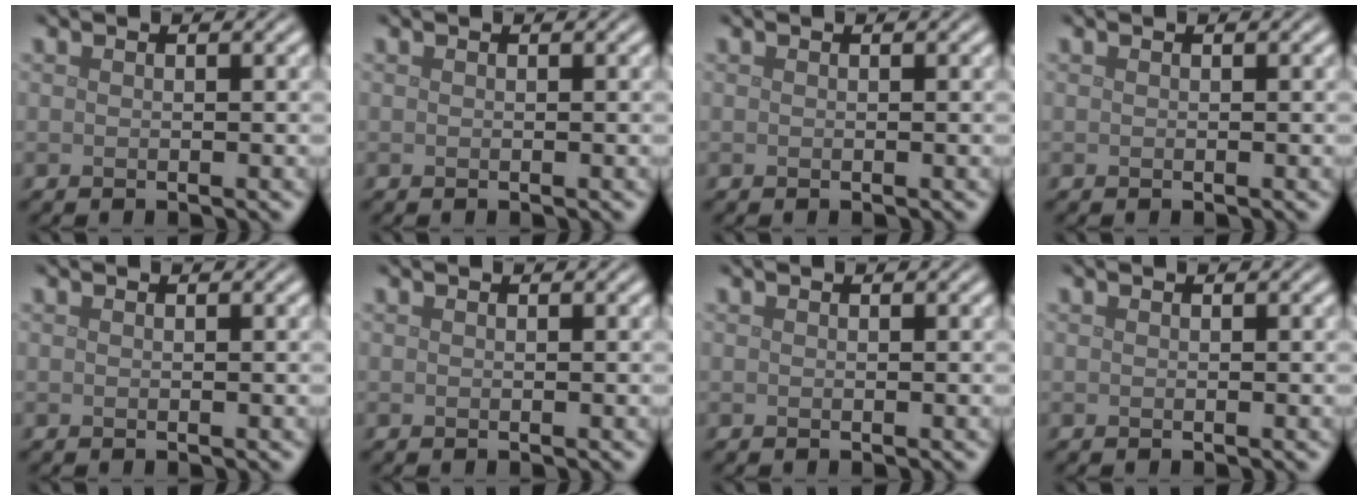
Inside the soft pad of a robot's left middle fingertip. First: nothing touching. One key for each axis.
{"total": 0.0}
{"total": 0.0}
{"total": 0.0}
{"total": 0.0}
{"total": 0.0}
{"total": 0.0}
{"total": 0.0}